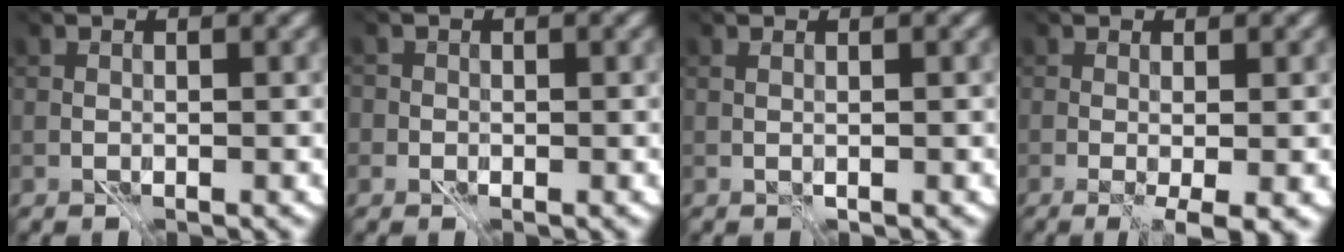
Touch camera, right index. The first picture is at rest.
{"total": 1.9, "force": [0.1, 1.8, 0.7], "torque": [-0.010, 0.014, -0.015]}
{"total": 0.8, "force": [0.7, 0.1, 0.2], "torque": [-0.008, 0.001, 0.016]}
{"total": 3.6, "force": [-0.9, 0.9, 3.4], "torque": [-0.043, -0.005, -0.005]}